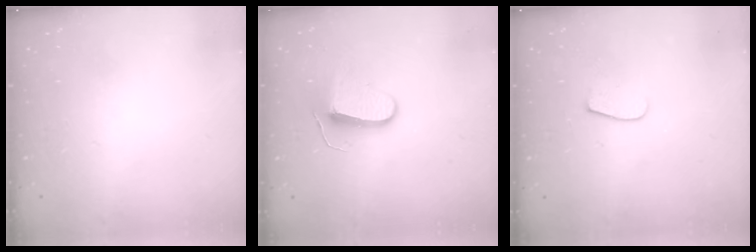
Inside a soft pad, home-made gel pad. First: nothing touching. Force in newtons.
{"total": 8.9, "press": 8.9, "slide": 0.7}
{"total": 5.8, "press": 5.8, "slide": 0.7}